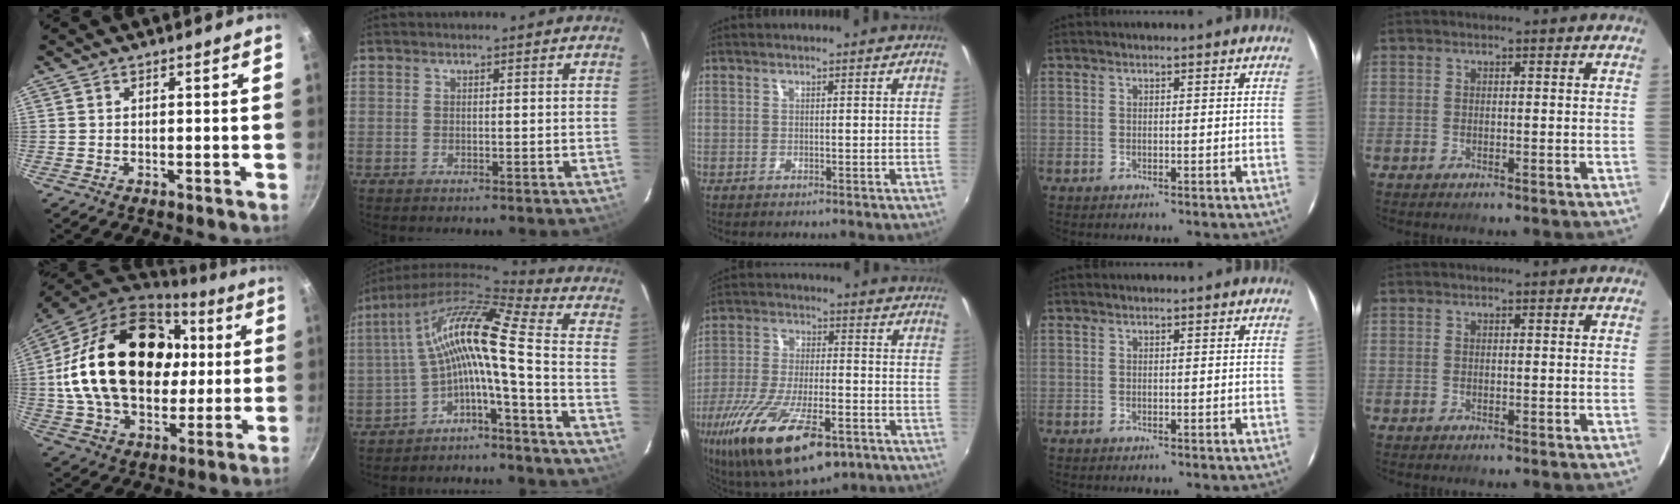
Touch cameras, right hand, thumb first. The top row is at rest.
{"thumb": {"total": 30.6, "force": [4.4, 21.0, 21.8], "torque": [-0.373, 0.022, 0.082]}, "index": {"total": 12.5, "force": [-2.1, 0.7, 12.3], "torque": [-0.232, 0.017, -0.047]}, "middle": {"total": 23.1, "force": [-12.4, 8.7, 17.4], "torque": [-0.348, -0.058, -0.202]}}